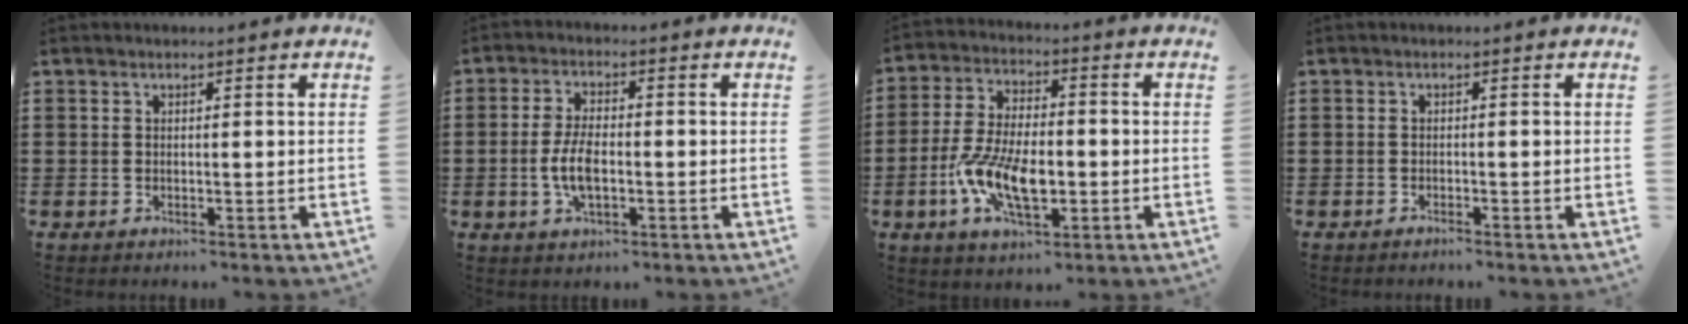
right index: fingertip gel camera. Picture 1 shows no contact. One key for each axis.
{"total": 5.8, "fx": -0.9, "fy": 2.6, "fz": 5.1, "tx": -0.111, "ty": 0.001, "tz": -0.021}
{"total": 10.2, "fx": -3.0, "fy": 4.8, "fz": 8.5, "tx": -0.188, "ty": -0.006, "tz": -0.056}
{"total": 0.8, "fx": -0.8, "fy": -0.1, "fz": 0.2, "tx": -0.005, "ty": -0.001, "tz": -0.015}